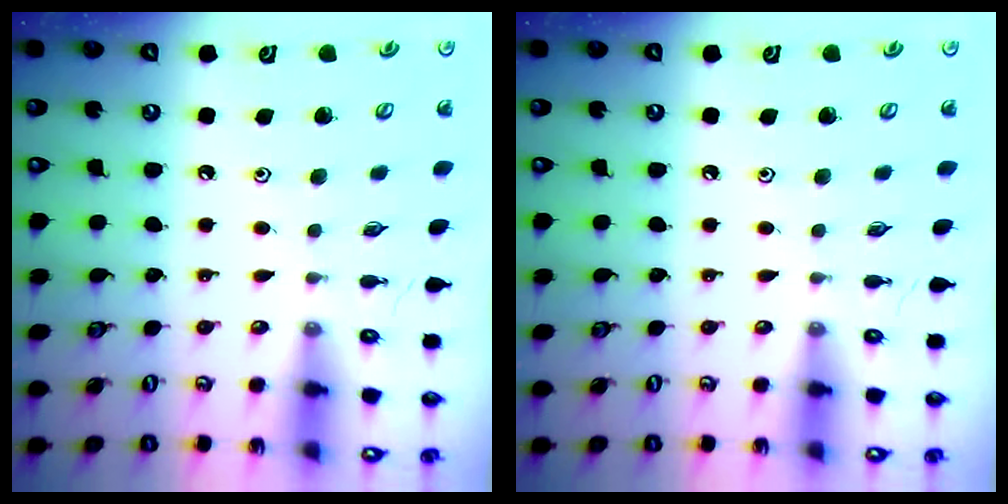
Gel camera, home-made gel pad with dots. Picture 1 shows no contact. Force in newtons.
{"total": 0.0}